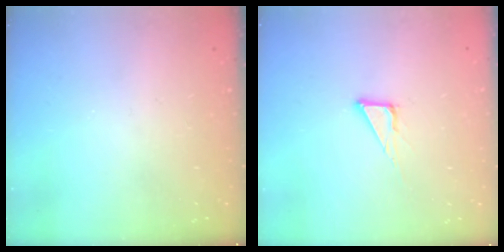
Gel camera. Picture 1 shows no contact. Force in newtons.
{"total": 5.0, "press": 5.0, "slide": 0.1}